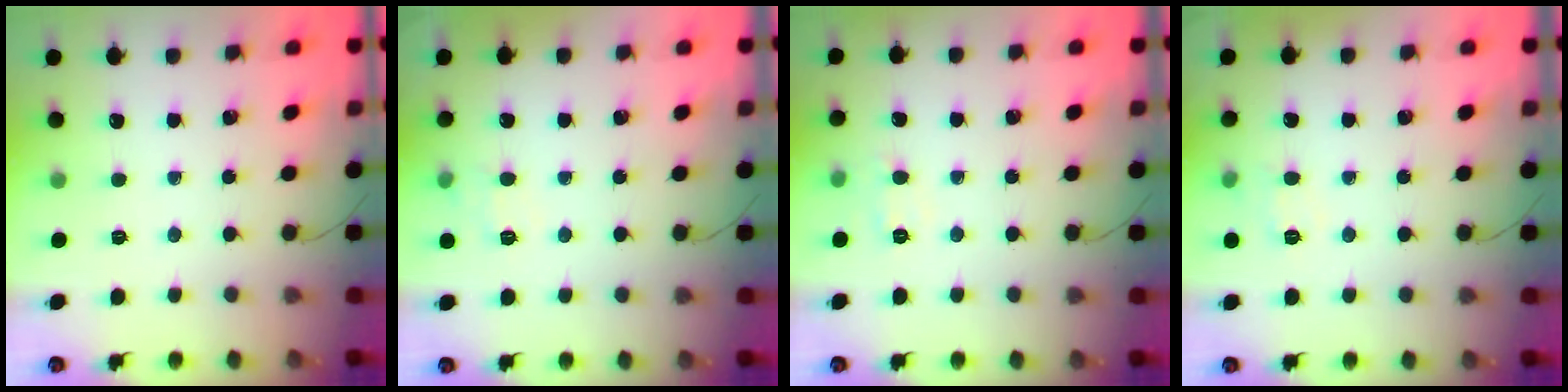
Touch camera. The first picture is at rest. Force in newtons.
{"total": 5.0, "press": 4.6, "slide": 1.9}
{"total": 5.8, "press": 5.6, "slide": 1.3}
{"total": 4.4, "press": 4.1, "slide": 1.6}